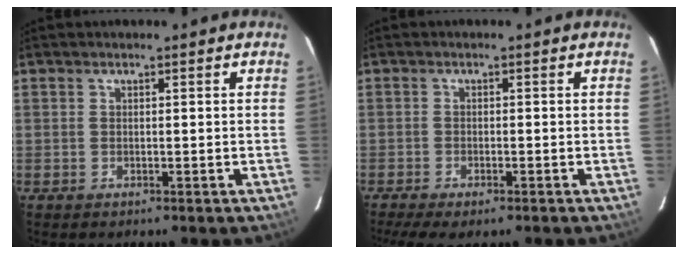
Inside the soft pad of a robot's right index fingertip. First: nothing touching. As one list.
[{"total": 6.0, "force": [-4.5, 1.7, 3.6], "torque": [-0.093, -0.021, -0.076]}]